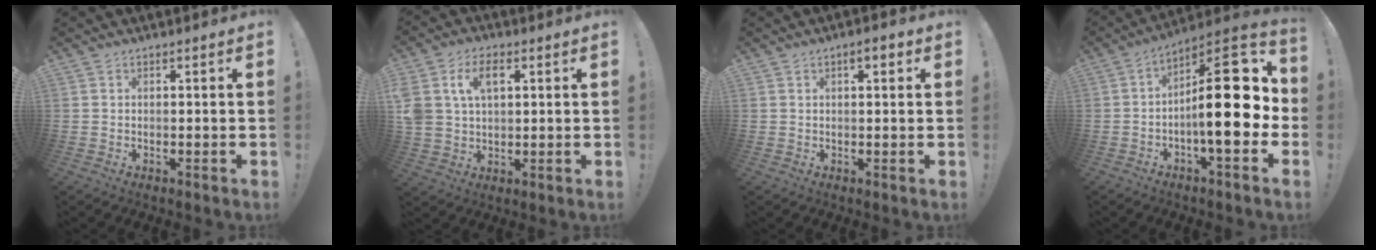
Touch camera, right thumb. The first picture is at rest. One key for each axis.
{"total": 9.9, "fx": 3.7, "fy": 6.7, "fz": 6.3, "tx": -0.131, "ty": 0.005, "tz": 0.070}
{"total": 3.3, "fx": 1.5, "fy": 1.2, "fz": 2.7, "tx": -0.040, "ty": -0.001, "tz": 0.021}
{"total": 21.7, "fx": -0.4, "fy": 7.1, "fz": 20.5, "tx": -0.308, "ty": 0.001, "tz": -0.008}